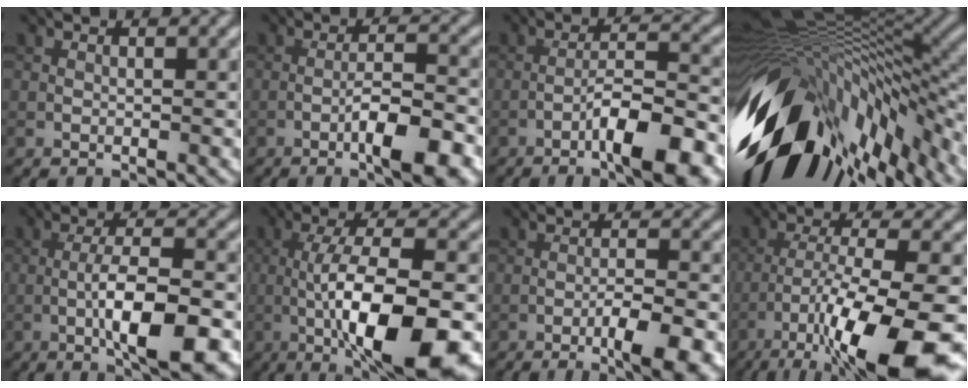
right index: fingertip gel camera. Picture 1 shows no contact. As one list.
[{"total": 6.3, "force": [-3.1, 1.3, 5.3], "torque": [-0.087, 0.009, -0.050]}, {"total": 7.9, "force": [-4.4, 1.5, 6.5], "torque": [-0.102, 0.017, -0.069]}, {"total": 16.3, "force": [-4.2, 6.5, 14.3], "torque": [-0.258, -0.005, -0.073]}, {"total": 8.2, "force": [-2.7, 2.0, 7.5], "torque": [-0.123, 0.005, -0.048]}, {"total": 11.6, "force": [-3.5, 3.1, 10.7], "torque": [-0.177, 0.002, -0.062]}, {"total": 5.5, "force": [-2.8, 0.9, 4.6], "torque": [-0.074, 0.005, -0.044]}, {"total": 12.6, "force": [-6.7, 2.4, 10.4], "torque": [-0.172, -0.012, -0.112]}]